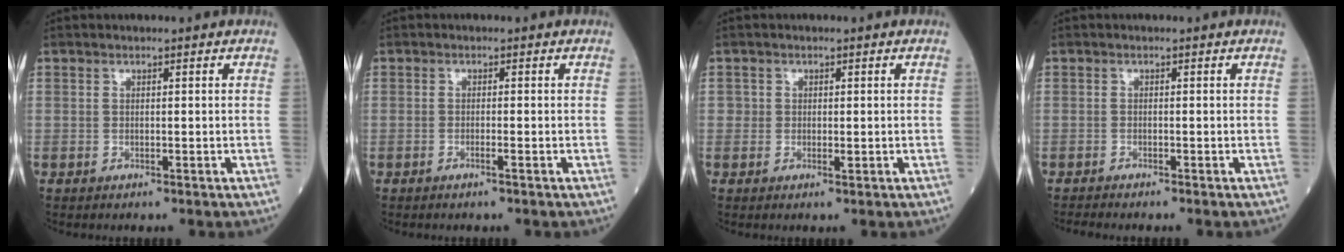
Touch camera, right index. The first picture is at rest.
{"total": 0.8, "force": [-0.4, -0.2, 0.6], "torque": [-0.015, 0.001, -0.005]}
{"total": 1.0, "force": [0.1, 0.8, 0.6], "torque": [-0.007, 0.001, 0.002]}
{"total": 2.5, "force": [-2.3, -0.3, 1.0], "torque": [-0.011, -0.003, -0.036]}